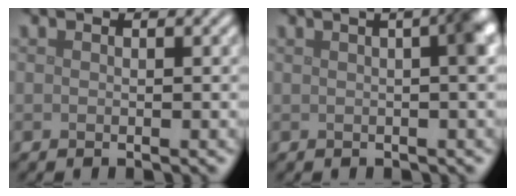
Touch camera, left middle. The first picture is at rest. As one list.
[{"total": 6.1, "force": [1.1, 2.7, 5.4], "torque": [-0.017, 0.034, -0.004]}]